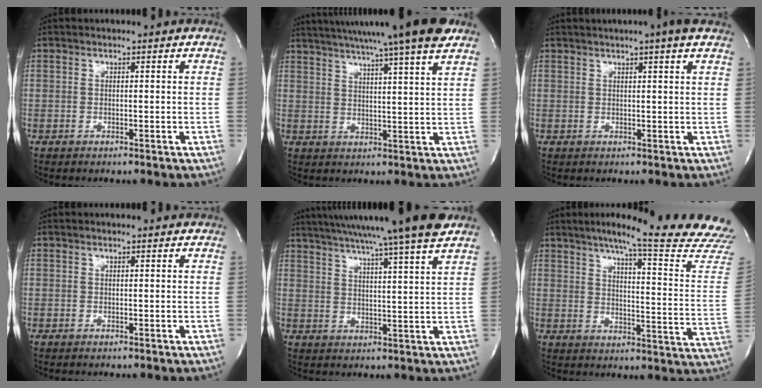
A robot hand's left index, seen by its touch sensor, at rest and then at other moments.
{"total": 18.9, "force": [15.5, -0.5, 10.8], "torque": [-0.185, 0.002, 0.210]}
{"total": 4.3, "force": [3.2, -0.4, 2.9], "torque": [-0.047, 0.009, 0.039]}
{"total": 1.1, "force": [1.1, 0.2, 0.1], "torque": [-0.011, 0.003, 0.007]}
{"total": 20.1, "force": [17.0, -1.2, 10.6], "torque": [-0.186, -0.015, 0.234]}
{"total": 22.9, "force": [19.8, -0.8, 11.3], "torque": [-0.159, -0.090, 0.239]}